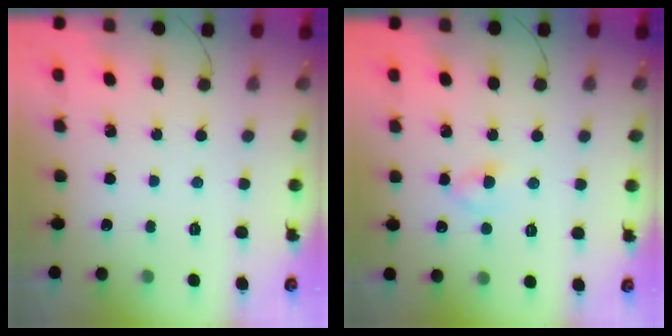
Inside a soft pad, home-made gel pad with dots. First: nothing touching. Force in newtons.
{"total": 3.8, "press": 3.6, "slide": 1.3}